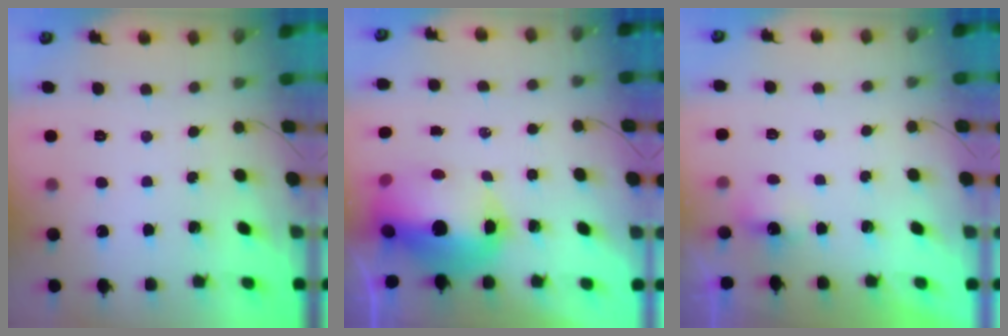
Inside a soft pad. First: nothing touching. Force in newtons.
{"total": 16.0, "press": 15.5, "slide": 3.6}
{"total": 1.8, "press": 1.6, "slide": 0.8}